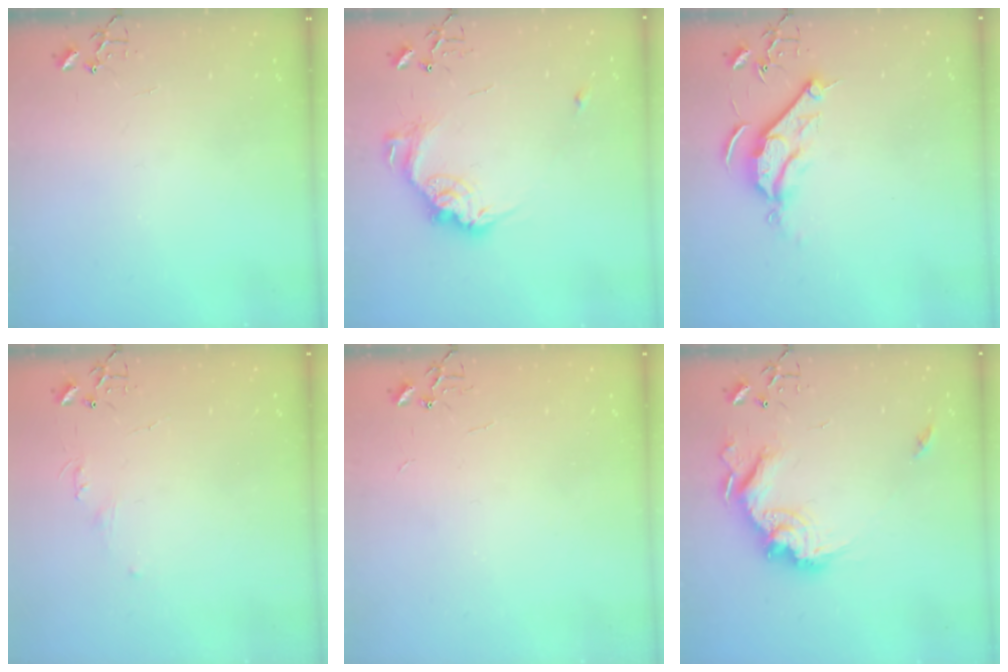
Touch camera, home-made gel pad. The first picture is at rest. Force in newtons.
{"total": 15.4, "press": 15.4, "slide": 1.0}
{"total": 9.1, "press": 9.1, "slide": 0.1}
{"total": 4.0, "press": 3.9, "slide": 0.6}
{"total": 2.2, "press": 2.2, "slide": 0.3}
{"total": 17.8, "press": 17.7, "slide": 2.1}